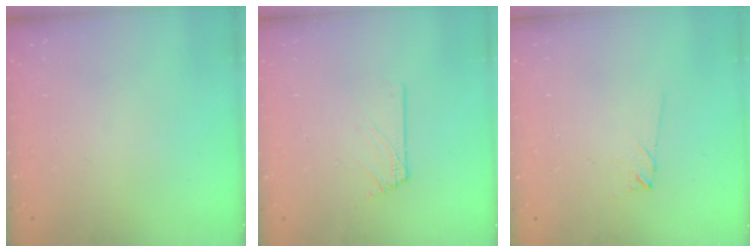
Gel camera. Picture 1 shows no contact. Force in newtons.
{"total": 4.0, "press": 3.9, "slide": 0.7}
{"total": 3.9, "press": 3.9, "slide": 0.4}